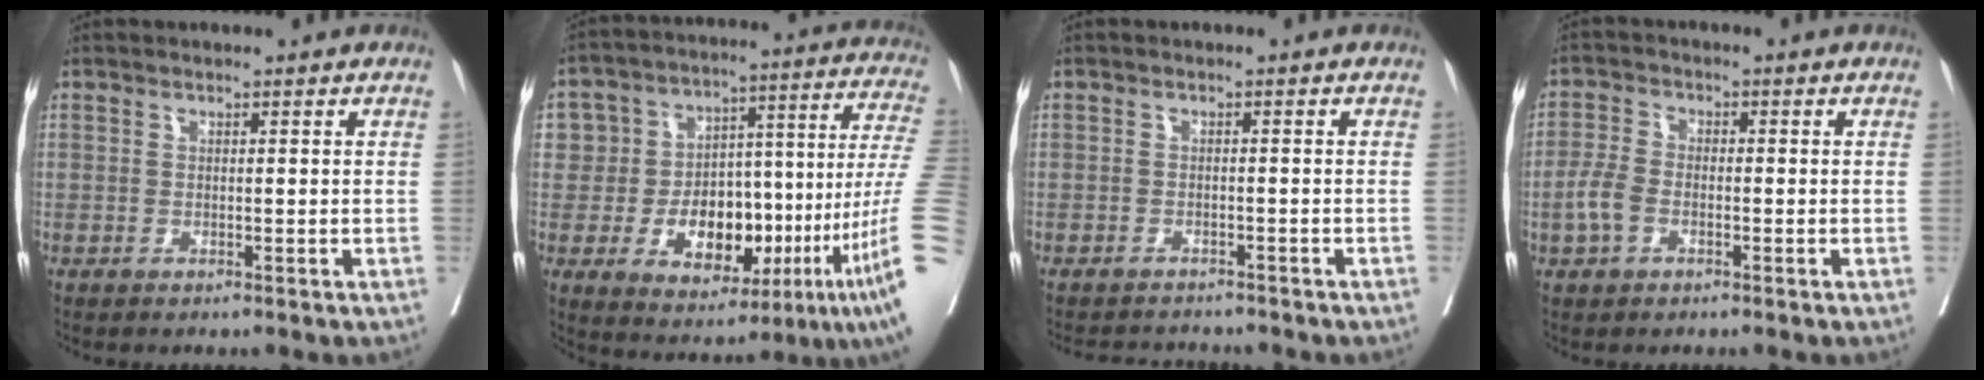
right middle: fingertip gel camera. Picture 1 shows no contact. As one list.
[{"total": 29.2, "force": [-6.4, 9.5, 26.8], "torque": [-0.422, 0.030, -0.088]}, {"total": 5.1, "force": [-5.0, 0.5, 0.7], "torque": [0.000, -0.004, -0.070]}, {"total": 4.0, "force": [-1.4, 2.3, 2.9], "torque": [-0.073, 0.005, -0.033]}]